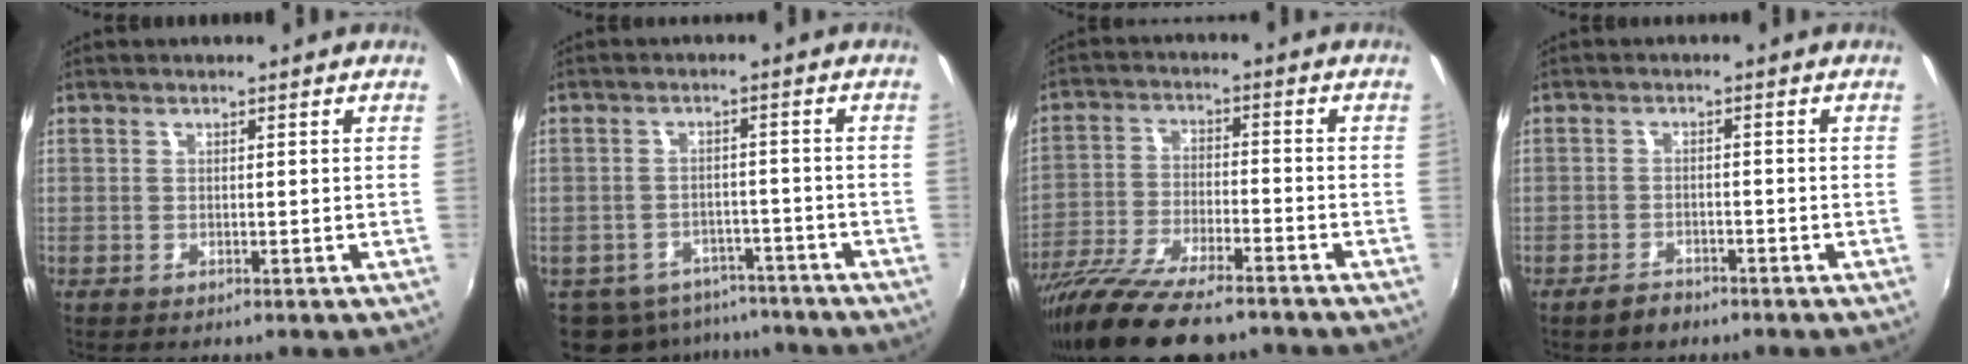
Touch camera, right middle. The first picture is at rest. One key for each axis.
{"total": 12.5, "fx": -9.4, "fy": 7.2, "fz": 4.0, "tx": -0.105, "ty": -0.004, "tz": -0.120}
{"total": 16.9, "fx": -13.6, "fy": 4.0, "fz": 9.3, "tx": -0.192, "ty": -0.041, "tz": -0.239}
{"total": 3.3, "fx": -2.6, "fy": 1.7, "fz": 1.0, "tx": -0.030, "ty": 0.004, "tz": -0.042}